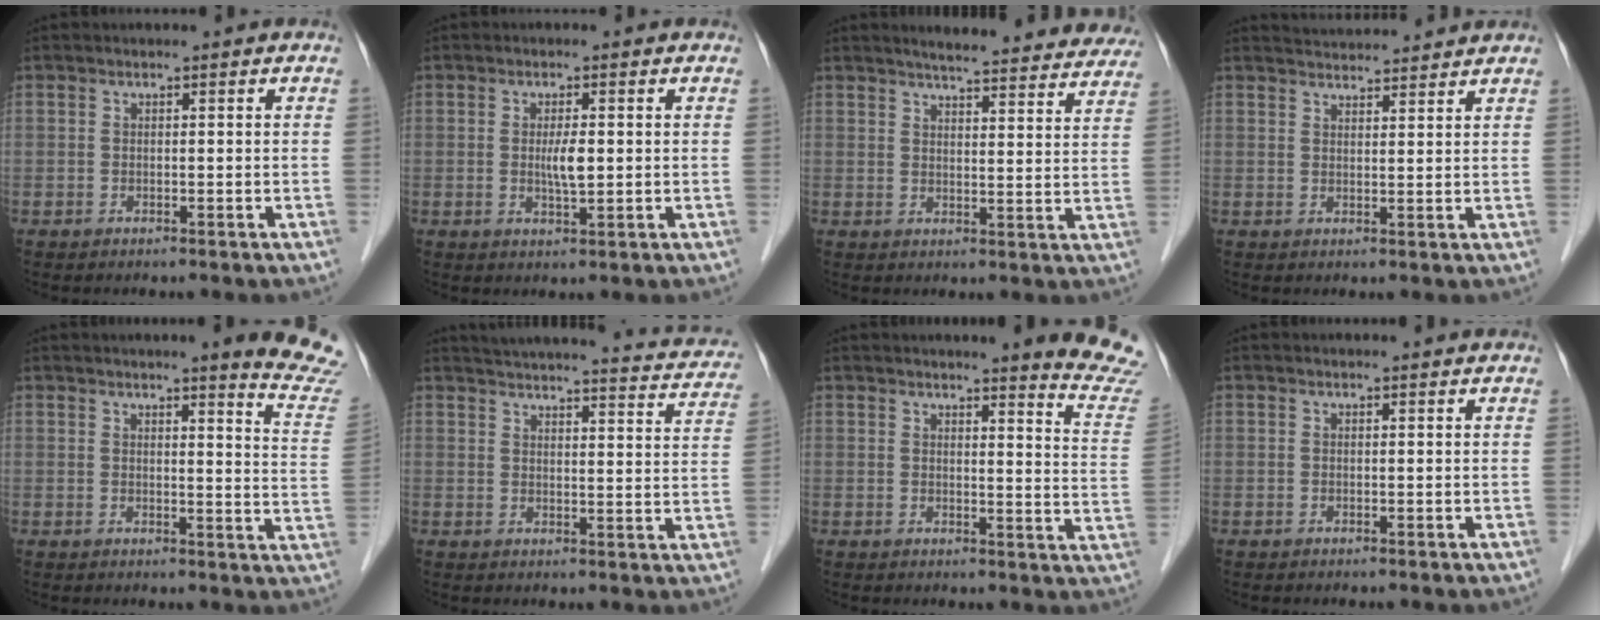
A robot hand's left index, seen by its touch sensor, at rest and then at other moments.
{"total": 3.0, "force": [0.1, 0.5, 3.0], "torque": [-0.056, -0.003, 0.004]}
{"total": 21.7, "force": [20.1, 3.3, 7.4], "torque": [-0.086, -0.033, 0.229]}
{"total": 7.3, "force": [7.2, 0.5, 1.3], "torque": [-0.024, 0.026, 0.095]}
{"total": 10.9, "force": [10.2, -1.0, 3.8], "torque": [-0.028, -0.080, 0.091]}
{"total": 22.4, "force": [20.5, 3.8, 8.0], "torque": [-0.111, -0.025, 0.235]}
{"total": 11.3, "force": [10.9, -1.0, 2.9], "torque": [-0.018, -0.093, 0.100]}
{"total": 1.9, "force": [1.9, 0.1, 0.4], "torque": [-0.012, 0.008, 0.020]}